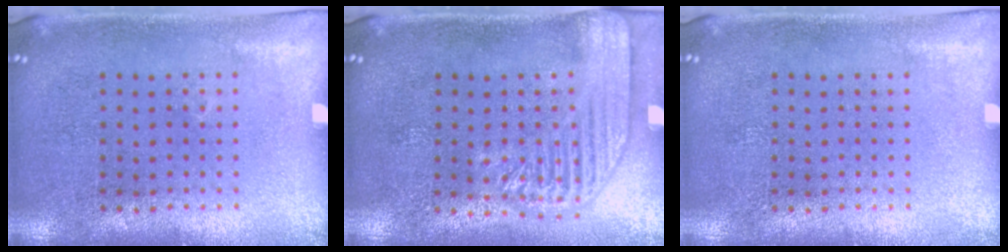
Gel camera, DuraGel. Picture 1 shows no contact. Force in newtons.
{"total": 2.0, "press": 1.8, "slide": 0.7}
{"total": 0.0}